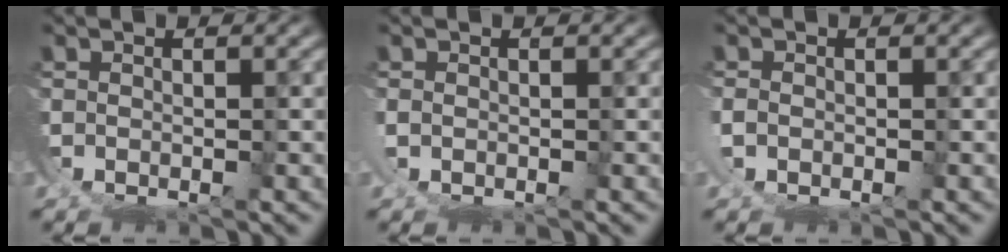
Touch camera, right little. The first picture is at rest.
{"total": 0.6, "force": [0.2, -0.5, 0.3], "torque": [-0.012, -0.007, 0.010]}
{"total": 0.6, "force": [-0.1, -0.3, 0.5], "torque": [-0.017, -0.003, 0.002]}